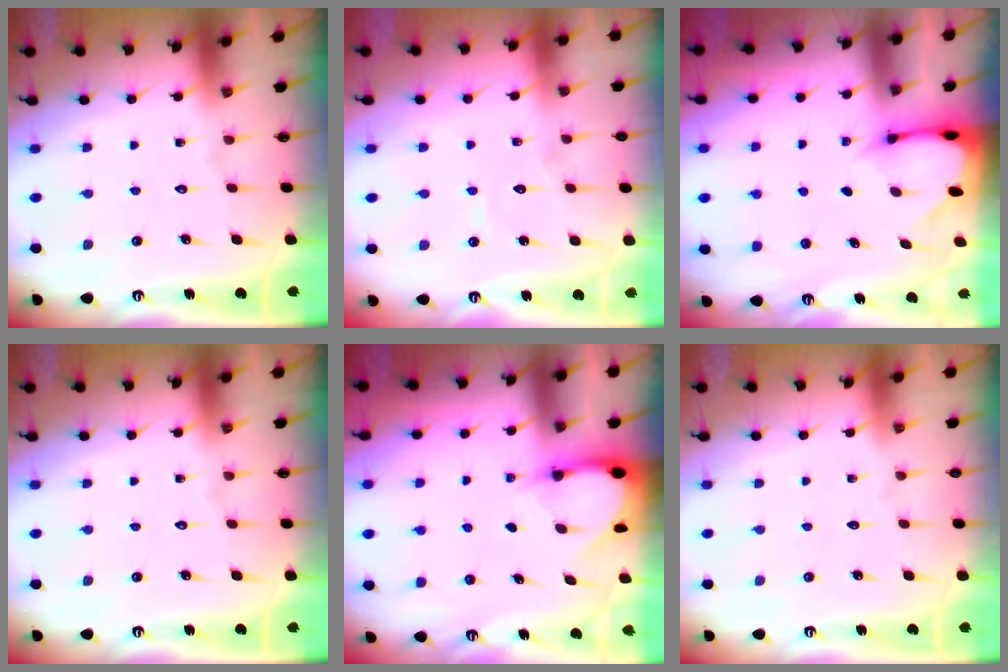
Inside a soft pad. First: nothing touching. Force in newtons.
{"total": 4.3, "press": 4.3, "slide": 0.4}
{"total": 2.4, "press": 2.4, "slide": 0.1}
{"total": 0.0}
{"total": 2.9, "press": 2.9, "slide": 0.3}
{"total": 0.0}